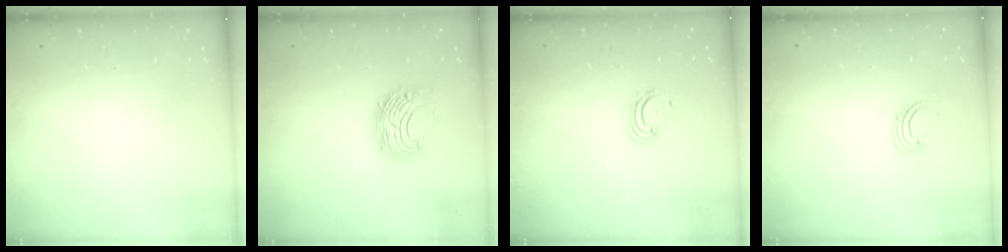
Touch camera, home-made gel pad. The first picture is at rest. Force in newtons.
{"total": 8.6, "press": 8.6, "slide": 0.5}
{"total": 5.0, "press": 4.9, "slide": 0.4}
{"total": 2.9, "press": 2.9, "slide": 0.2}